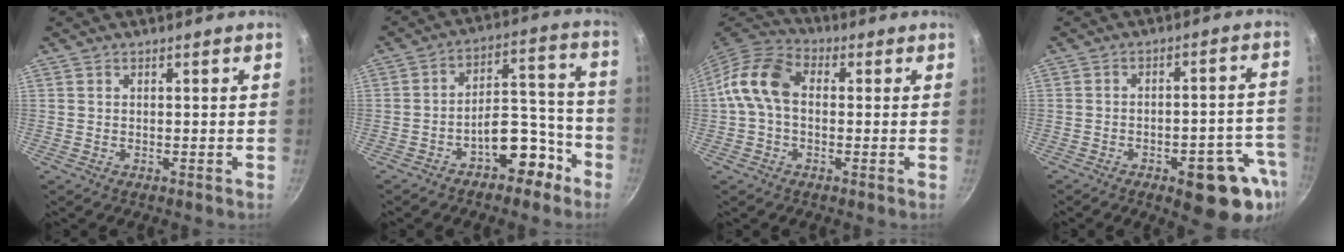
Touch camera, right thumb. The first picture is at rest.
{"total": 11.1, "force": [-6.5, 6.1, 6.7], "torque": [-0.051, 0.094, -0.084]}
{"total": 9.9, "force": [0.2, 6.9, 7.1], "torque": [-0.125, 0.030, -0.017]}
{"total": 14.0, "force": [-6.6, 5.4, 11.1], "torque": [-0.088, 0.039, -0.082]}